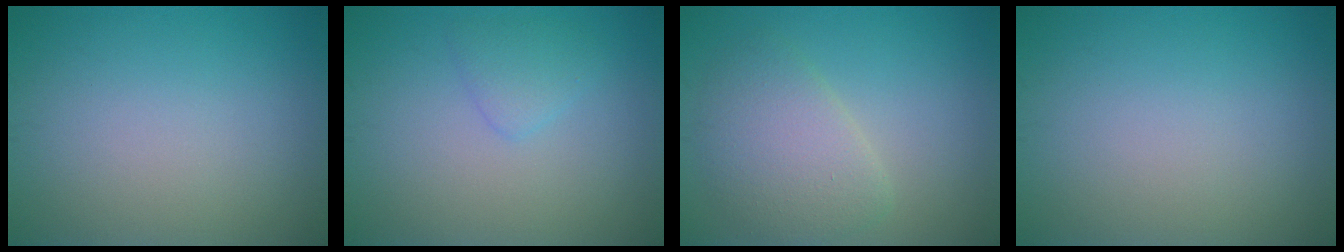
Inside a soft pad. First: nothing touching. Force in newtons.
{"total": 1.6, "press": 1.6, "slide": 0.1}
{"total": 4.0, "press": 3.9, "slide": 0.5}
{"total": 0.0}